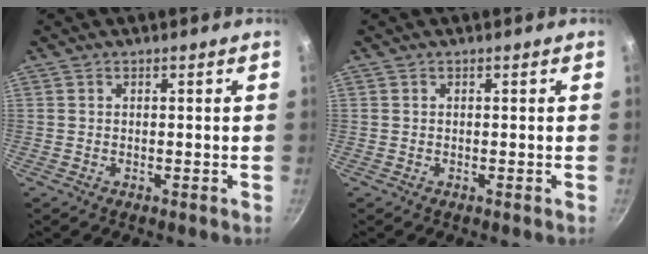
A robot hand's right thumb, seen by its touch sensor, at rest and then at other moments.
{"total": 0.0}